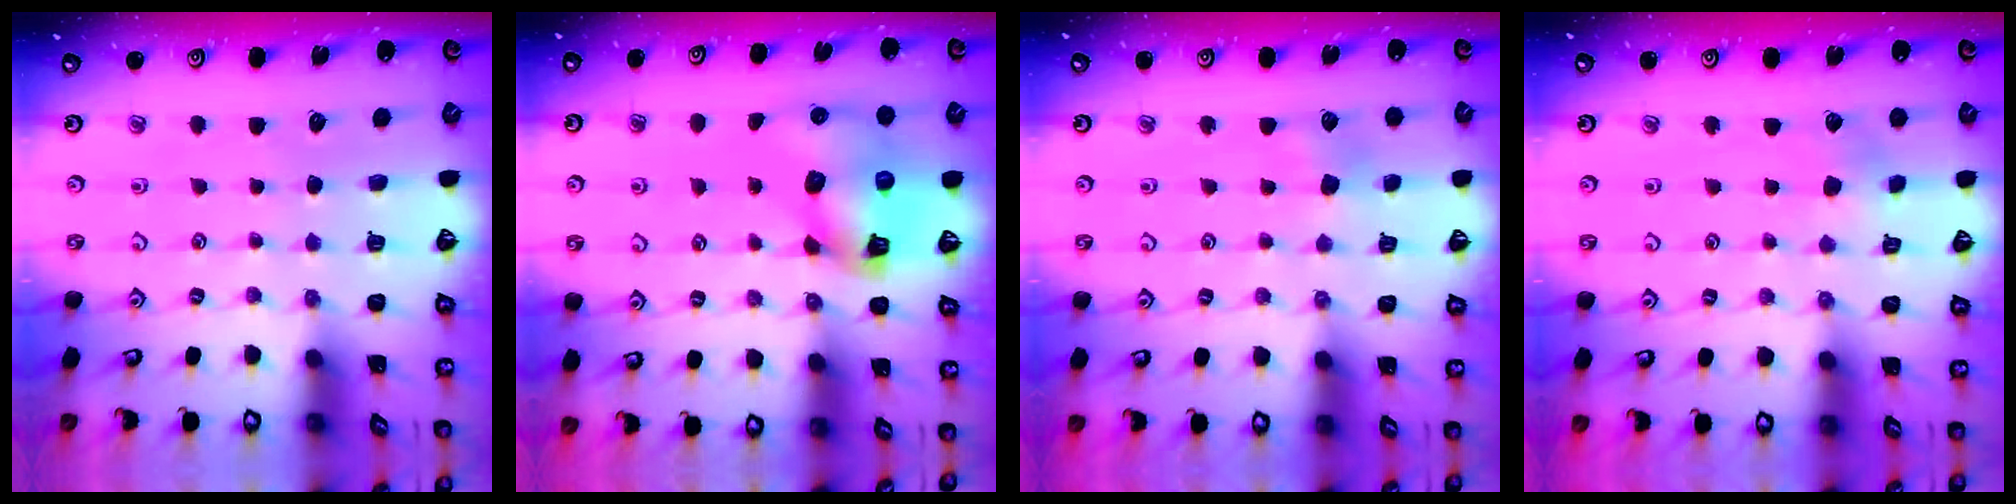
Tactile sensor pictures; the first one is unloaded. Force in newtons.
{"total": 11.0, "press": 10.9, "slide": 1.8}
{"total": 5.8, "press": 5.8, "slide": 0.6}
{"total": 4.0, "press": 4.0, "slide": 0.4}